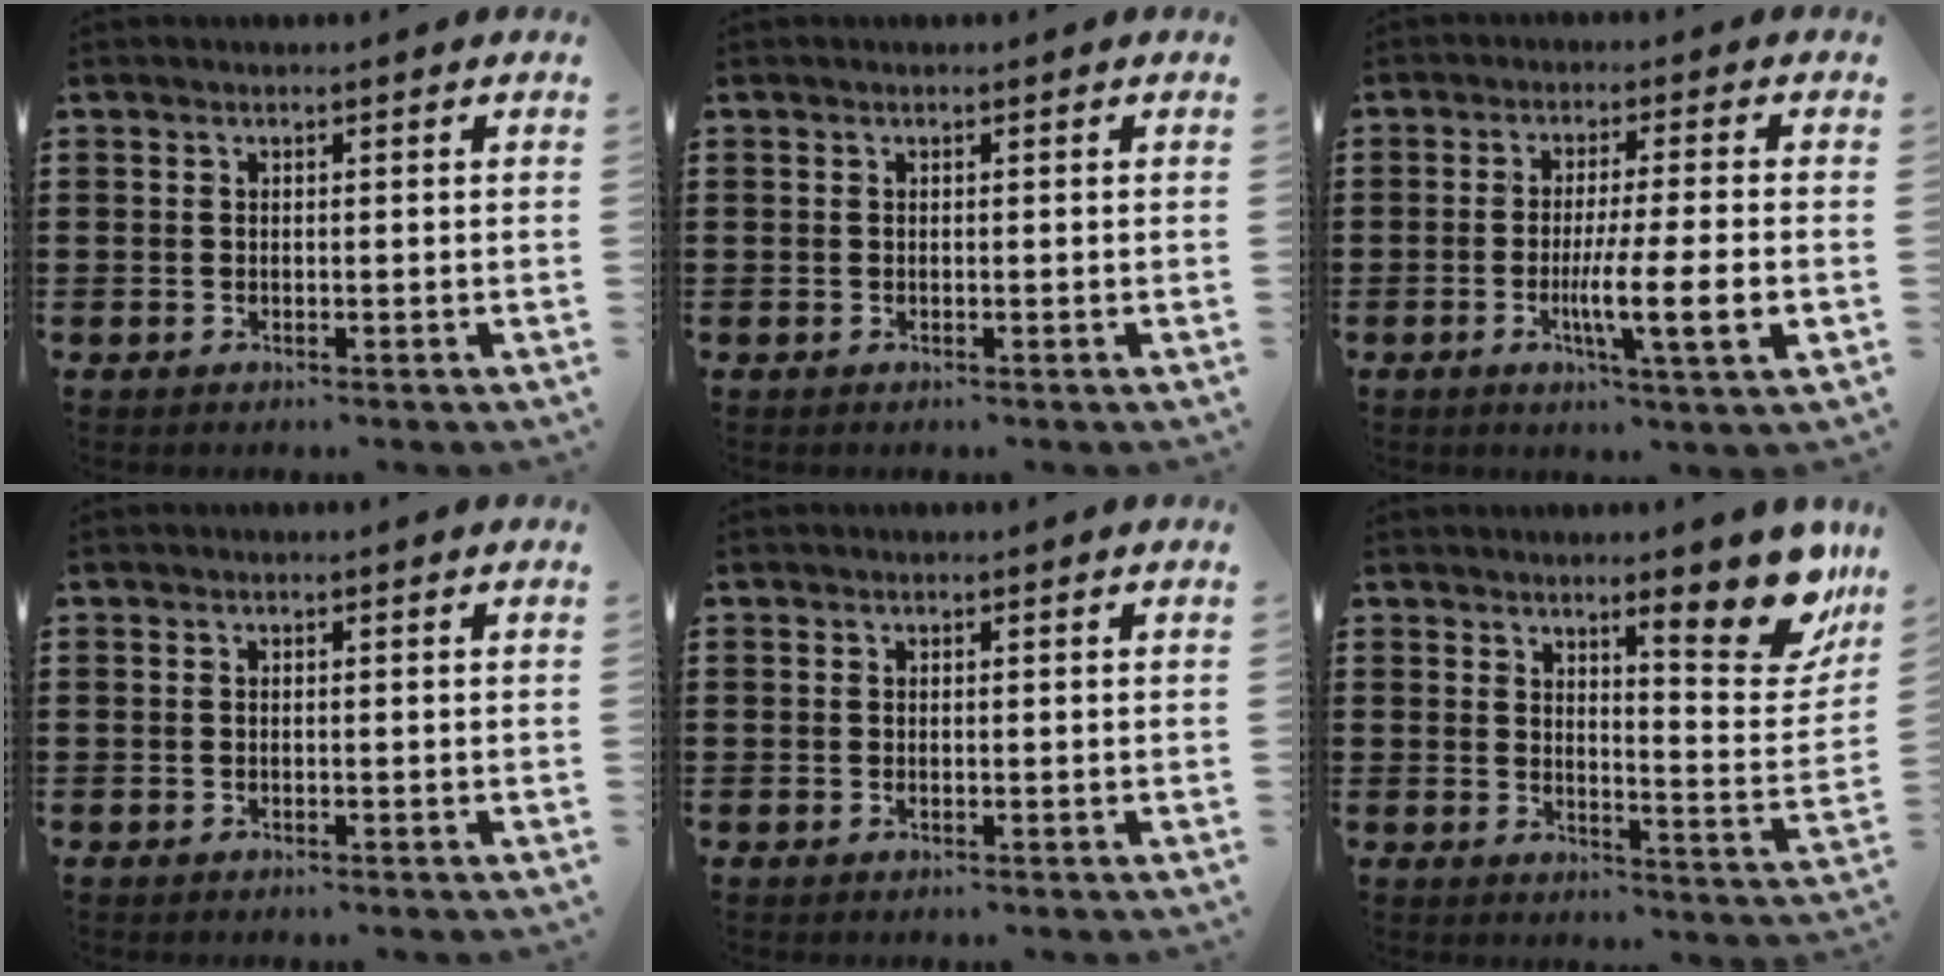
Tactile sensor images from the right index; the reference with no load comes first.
{"total": 0.0}
{"total": 8.4, "force": [-2.0, 0.2, 8.1], "torque": [-0.141, -0.017, -0.034]}
{"total": 0.0}
{"total": 0.0}
{"total": 11.2, "force": [8.2, 2.2, 7.4], "torque": [-0.100, -0.053, 0.132]}